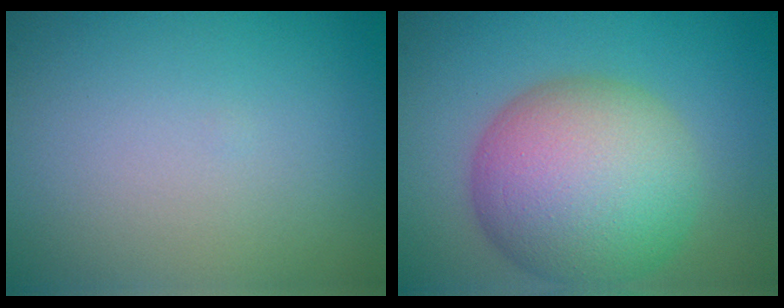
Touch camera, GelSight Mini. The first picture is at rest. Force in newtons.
{"total": 11.0, "press": 11.0, "slide": 0.7}